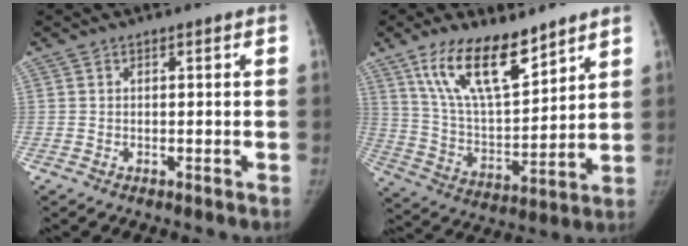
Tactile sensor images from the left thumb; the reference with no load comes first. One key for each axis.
{"total": 16.7, "fx": 11.1, "fy": 6.4, "fz": 10.8, "tx": -0.160, "ty": -0.060, "tz": 0.216}